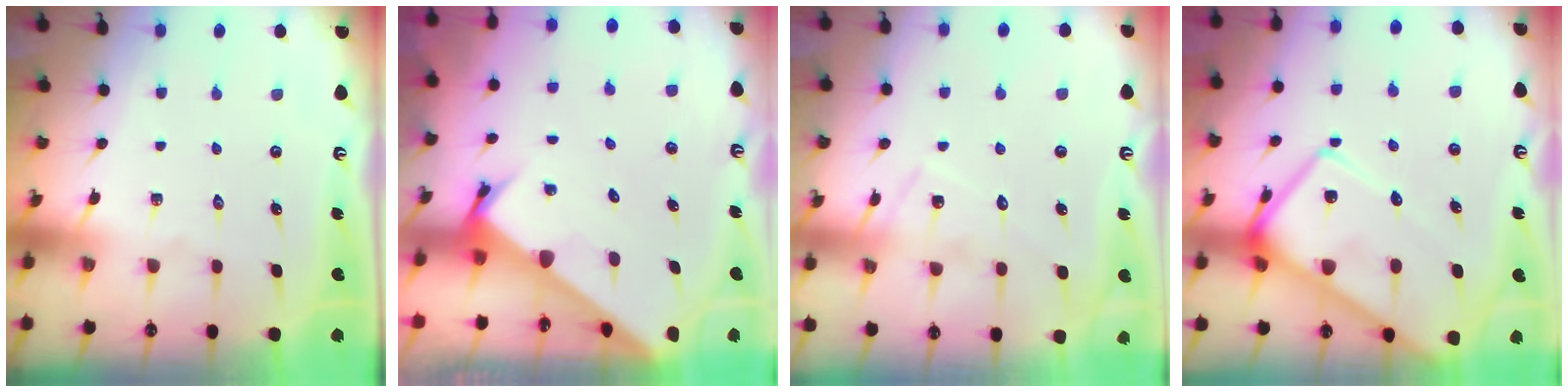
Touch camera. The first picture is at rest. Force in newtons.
{"total": 2.3, "press": 2.3, "slide": 0.1}
{"total": 10.3, "press": 10.2, "slide": 0.8}
{"total": 14.6, "press": 14.5, "slide": 1.2}